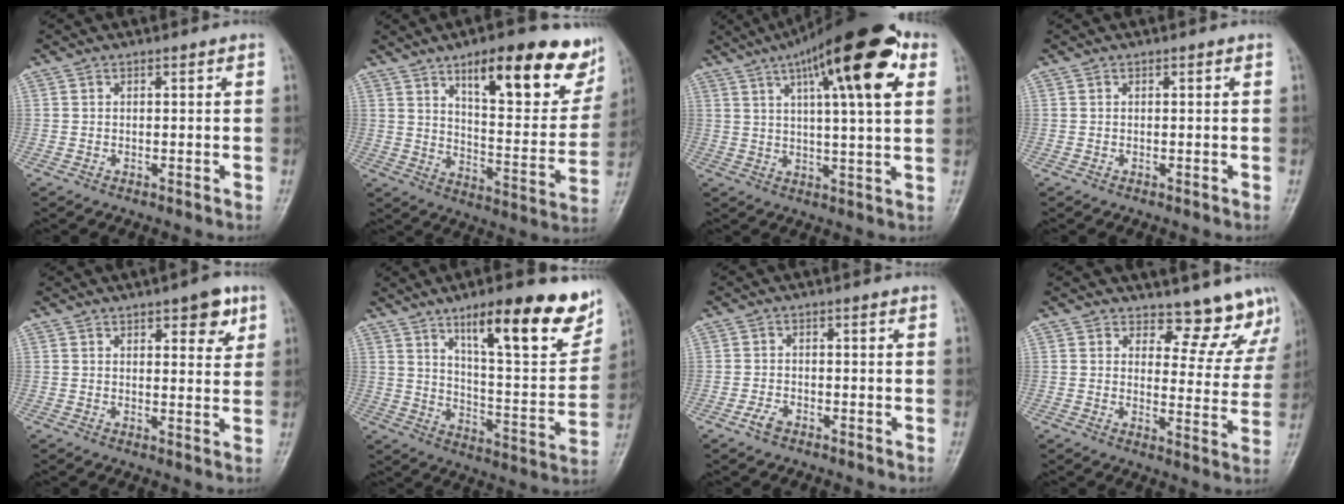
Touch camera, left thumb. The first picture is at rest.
{"total": 22.0, "force": [13.1, 7.5, 15.9], "torque": [-0.169, -0.055, 0.192]}
{"total": 20.9, "force": [9.1, 5.4, 18.0], "torque": [-0.259, -0.001, 0.135]}
{"total": 0.0}
{"total": 6.3, "force": [3.4, 2.5, 4.6], "torque": [-0.039, -0.015, 0.040]}
{"total": 20.2, "force": [12.5, 5.4, 15.0], "torque": [-0.174, -0.062, 0.195]}
{"total": 2.1, "force": [-1.4, 1.1, 1.2], "torque": [-0.027, 0.006, -0.028]}
{"total": 10.3, "force": [9.4, 4.0, 0.9], "torque": [0.036, -0.076, 0.098]}